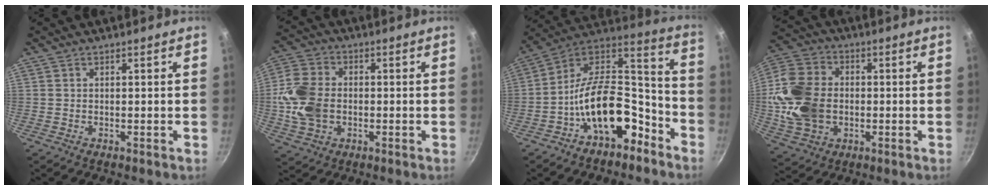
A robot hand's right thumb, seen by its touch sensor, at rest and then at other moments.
{"total": 12.0, "force": [-0.9, 8.8, 8.1], "torque": [-0.152, 0.010, -0.026]}
{"total": 18.8, "force": [-8.9, 10.2, 13.0], "torque": [-0.162, 0.100, -0.152]}
{"total": 16.6, "force": [-0.8, 12.6, 10.8], "torque": [-0.199, 0.014, -0.015]}